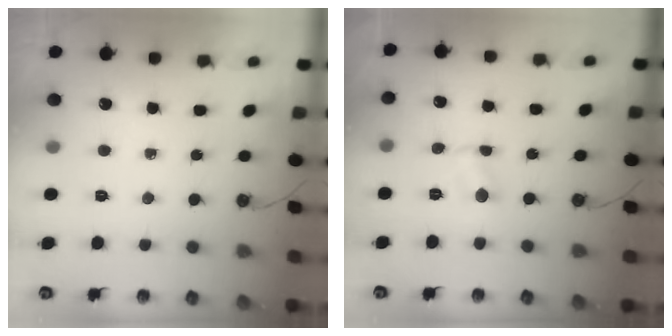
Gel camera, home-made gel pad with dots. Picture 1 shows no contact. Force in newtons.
{"total": 2.7, "press": 2.6, "slide": 0.5}